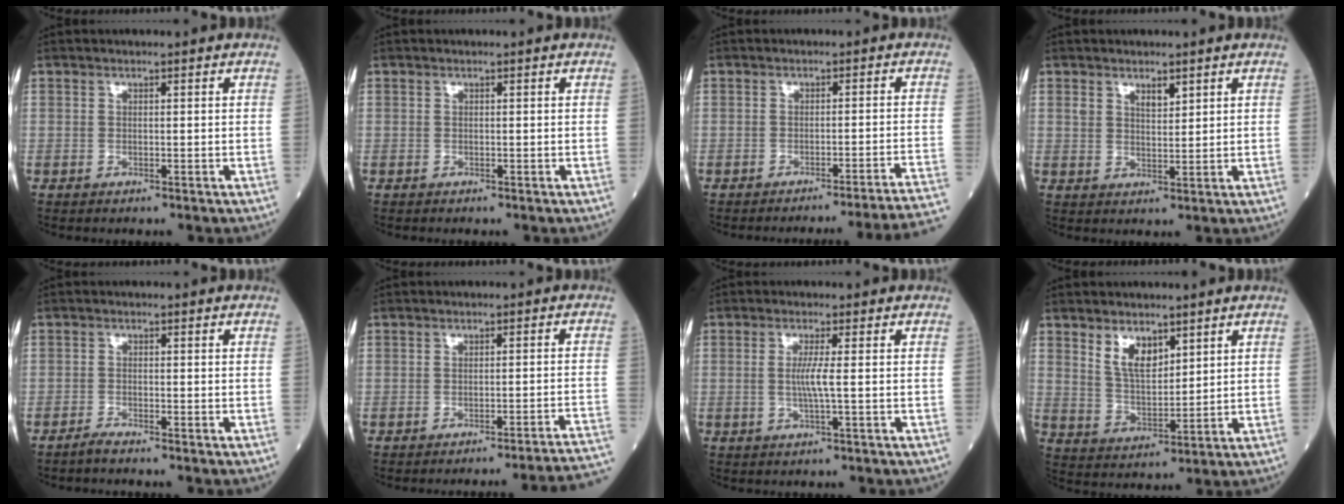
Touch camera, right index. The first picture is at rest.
{"total": 0.0}
{"total": 15.3, "force": [-14.4, -3.3, 4.1], "torque": [0.009, -0.023, -0.167]}
{"total": 2.6, "force": [1.8, 1.1, 1.6], "torque": [-0.027, -0.001, 0.033]}
{"total": 1.6, "force": [-1.5, -0.3, 0.4], "torque": [-0.014, -0.004, -0.032]}
{"total": 13.9, "force": [-13.3, -2.8, 2.9], "torque": [0.021, -0.016, -0.152]}
{"total": 2.9, "force": [-0.1, -0.5, 2.9], "torque": [-0.060, -0.004, -0.003]}
{"total": 5.6, "force": [3.5, 2.6, 3.6], "torque": [-0.070, -0.006, 0.073]}